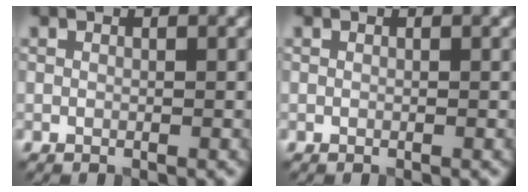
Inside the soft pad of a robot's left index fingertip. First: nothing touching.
{"total": 0.0}